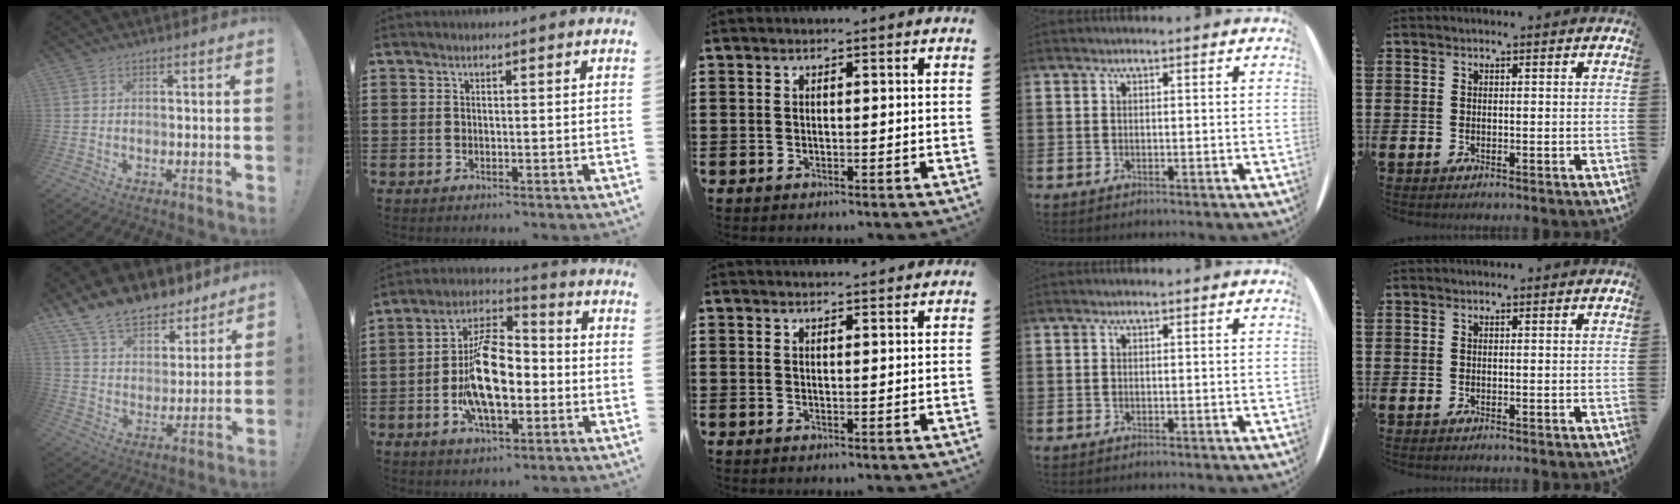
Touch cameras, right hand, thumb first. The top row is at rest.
{"thumb": {"total": 13.6, "force": [11.0, 6.7, 4.4], "torque": [-0.087, -0.079, 0.207]}, "index": {"total": 12.8, "force": [-2.9, 6.5, 10.6], "torque": [-0.223, -0.002, -0.056]}, "middle": {"total": 1.5, "force": [1.5, 0.0, 0.2], "torque": [0.002, -0.004, 0.026]}}